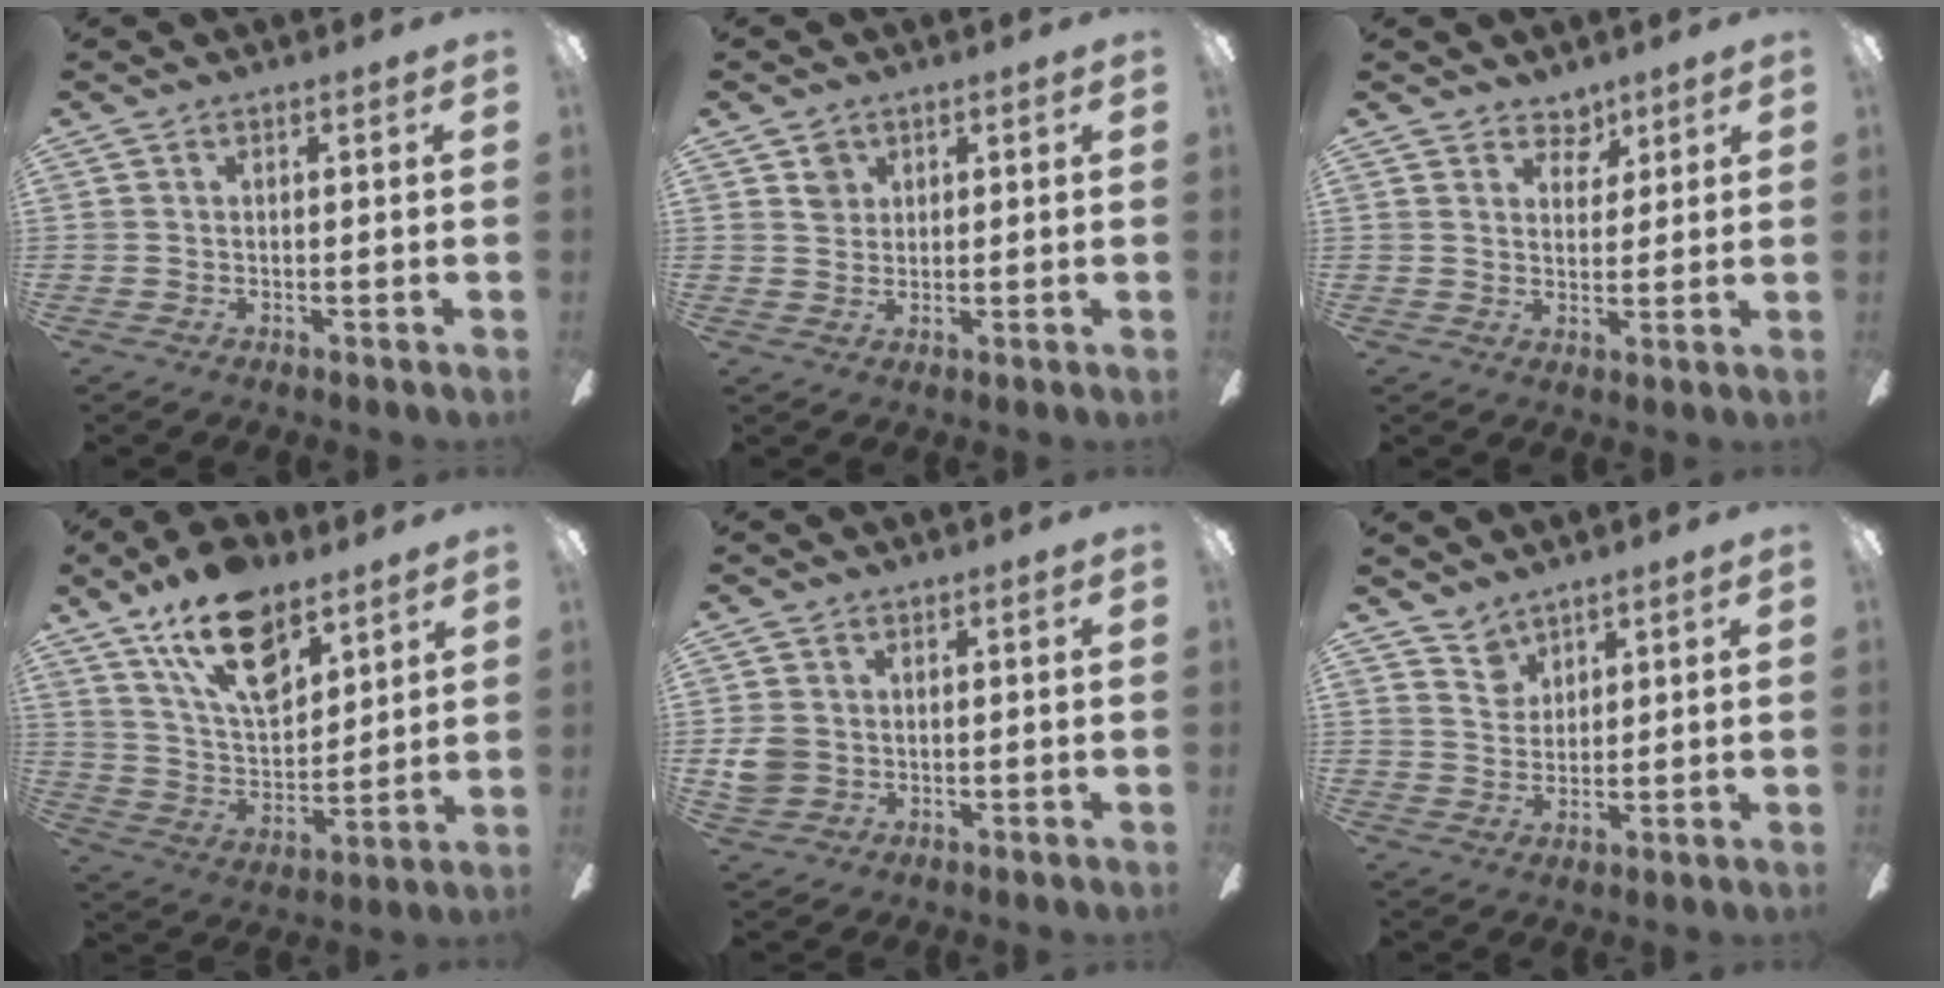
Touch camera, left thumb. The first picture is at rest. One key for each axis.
{"total": 3.2, "fx": 1.9, "fy": 2.5, "fz": 0.9, "tx": -0.008, "ty": -0.004, "tz": 0.033}
{"total": 4.4, "fx": 3.5, "fy": 2.6, "fz": 0.7, "tx": -0.004, "ty": -0.021, "tz": 0.061}
{"total": 18.5, "fx": 11.6, "fy": 9.4, "fz": 11.1, "tx": -0.190, "ty": -0.052, "tz": 0.207}
{"total": 5.0, "fx": 0.1, "fy": 4.6, "fz": 2.1, "tx": -0.032, "ty": 0.005, "tz": 0.005}
{"total": 4.3, "fx": 3.6, "fy": 2.3, "fz": 0.4, "tx": -0.002, "ty": -0.018, "tz": 0.067}